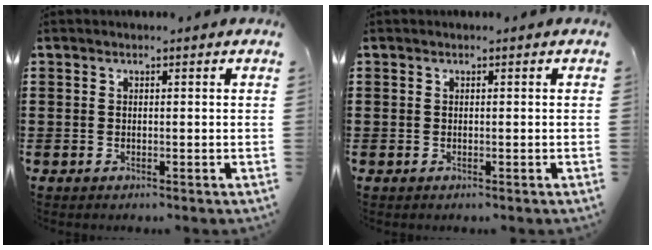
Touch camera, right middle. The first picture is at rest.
{"total": 0.0}